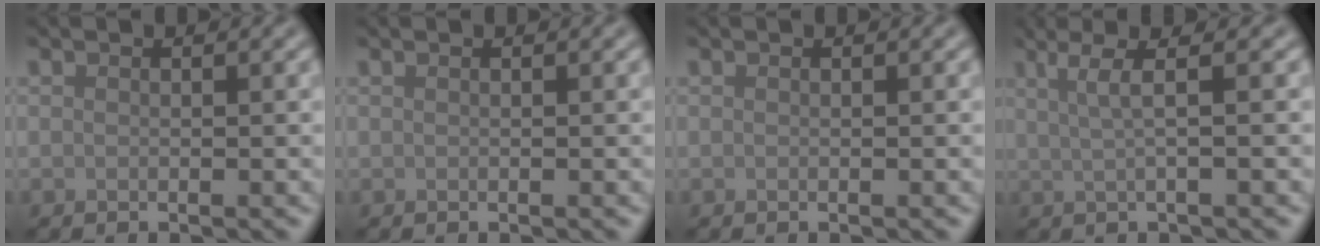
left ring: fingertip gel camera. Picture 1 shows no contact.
{"total": 0.0}
{"total": 0.0}
{"total": 3.2, "force": [1.2, 0.7, 2.9], "torque": [-0.044, 0.002, 0.013]}